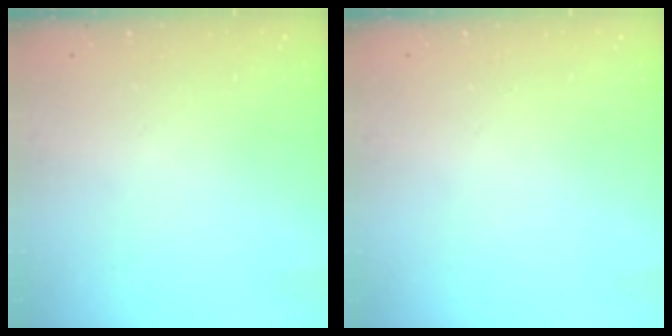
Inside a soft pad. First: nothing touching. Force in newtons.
{"total": 0.0}